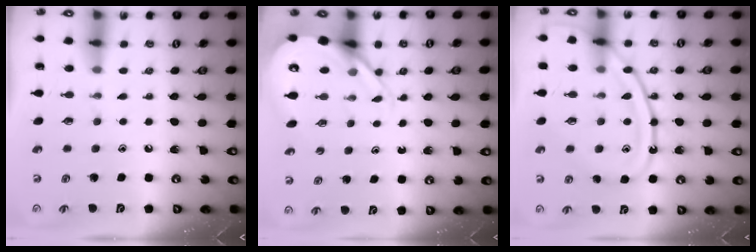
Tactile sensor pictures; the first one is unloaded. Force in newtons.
{"total": 7.3, "press": 7.2, "slide": 0.9}
{"total": 16.8, "press": 16.7, "slide": 1.4}